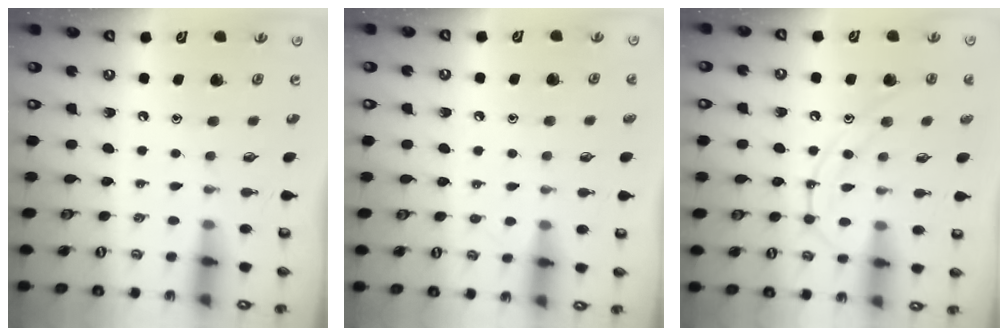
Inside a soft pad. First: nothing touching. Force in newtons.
{"total": 4.6, "press": 4.5, "slide": 0.5}
{"total": 11.5, "press": 11.5, "slide": 0.5}